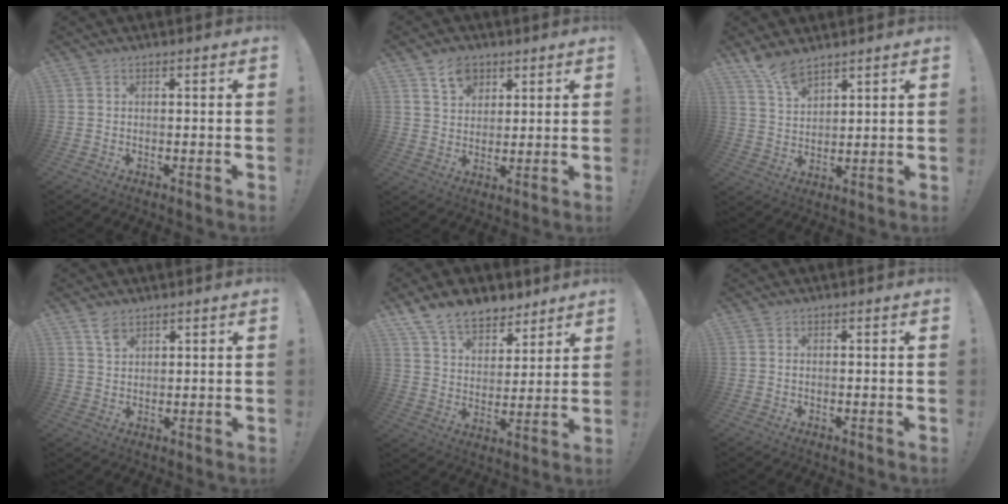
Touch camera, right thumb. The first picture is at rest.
{"total": 7.7, "force": [4.6, 5.7, 2.4], "torque": [-0.034, -0.020, 0.087]}
{"total": 7.3, "force": [6.2, 2.4, 3.0], "torque": [-0.053, -0.038, 0.116]}
{"total": 4.3, "force": [3.1, 2.4, 1.8], "torque": [-0.020, -0.019, 0.055]}
{"total": 11.8, "force": [9.2, 6.5, 3.6], "torque": [-0.065, -0.064, 0.177]}
{"total": 0.0}